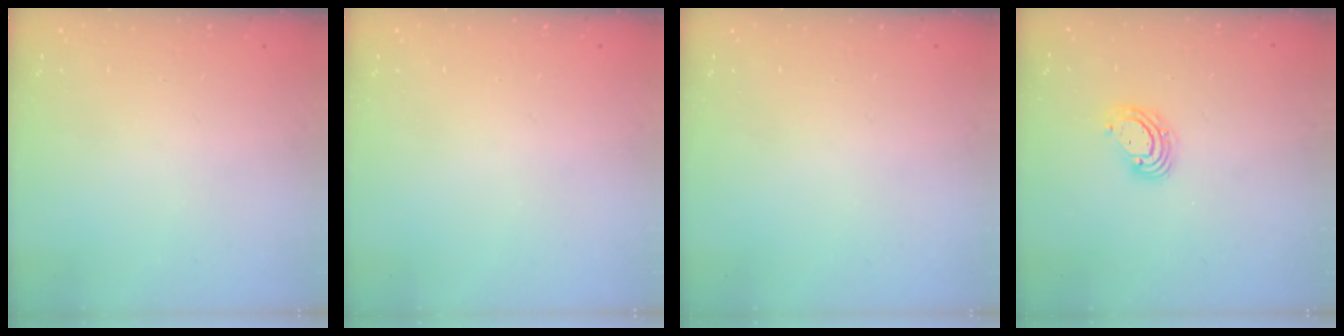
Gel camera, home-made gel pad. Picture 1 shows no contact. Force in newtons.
{"total": 0.0}
{"total": 0.0}
{"total": 5.7, "press": 5.6, "slide": 0.8}